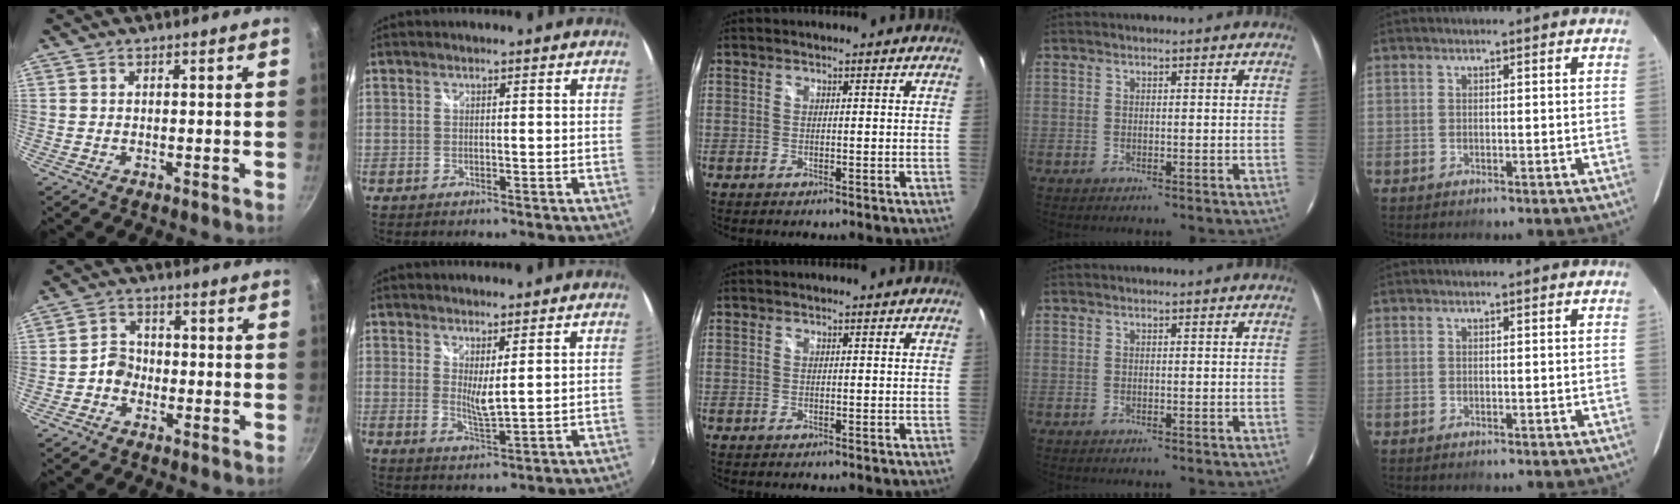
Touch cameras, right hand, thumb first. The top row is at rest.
{"thumb": {"total": 3.6, "force": [-1.7, 3.0, 1.3], "torque": [0.001, 0.023, -0.036]}, "index": {"total": 3.7, "force": [1.7, 0.5, 3.2], "torque": [-0.058, -0.012, 0.027]}}